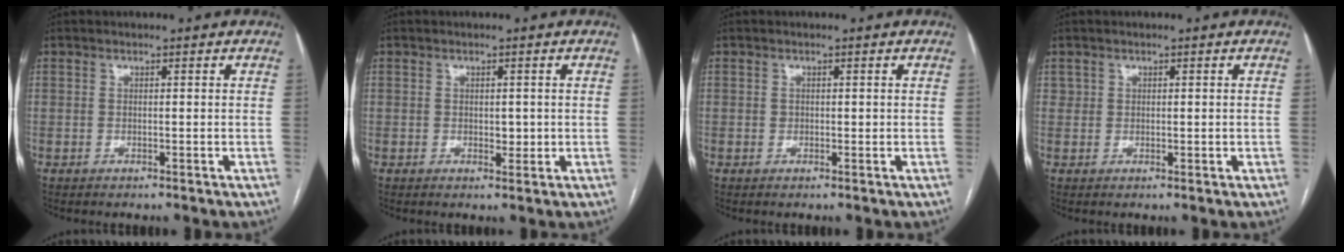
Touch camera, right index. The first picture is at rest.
{"total": 1.9, "force": [0.1, 1.2, 1.4], "torque": [-0.018, -0.002, 0.004]}
{"total": 0.7, "force": [0.1, 0.7, 0.3], "torque": [-0.001, 0.001, 0.001]}
{"total": 1.5, "force": [0.5, 1.3, 0.5], "torque": [-0.007, 0.005, 0.013]}